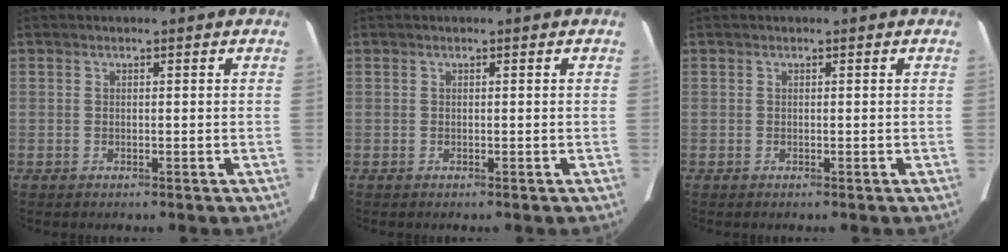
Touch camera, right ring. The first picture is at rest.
{"total": 0.0}
{"total": 0.0}